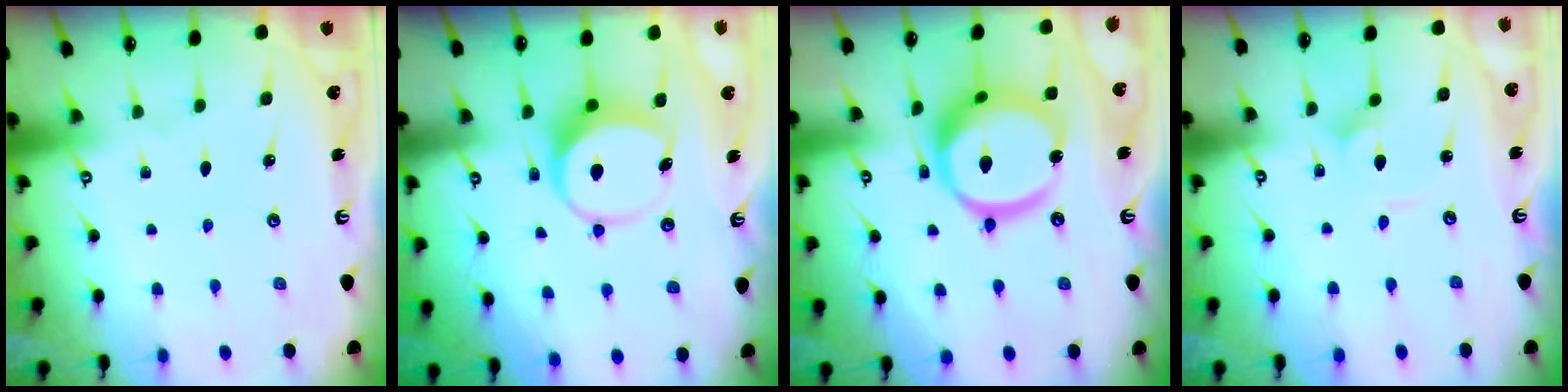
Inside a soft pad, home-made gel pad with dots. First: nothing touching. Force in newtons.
{"total": 8.0, "press": 8.0, "slide": 0.7}
{"total": 17.9, "press": 17.8, "slide": 1.9}
{"total": 2.1, "press": 2.1, "slide": 0.1}